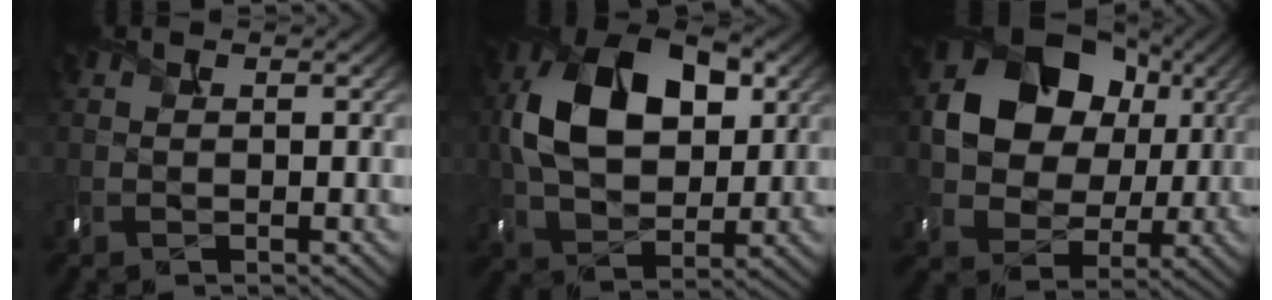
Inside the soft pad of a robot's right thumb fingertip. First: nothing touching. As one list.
[{"total": 13.6, "force": [2.8, 8.9, 9.9], "torque": [-0.193, 0.013, 0.041]}, {"total": 13.4, "force": [2.9, 10.5, 7.7], "torque": [-0.133, 0.003, 0.042]}]